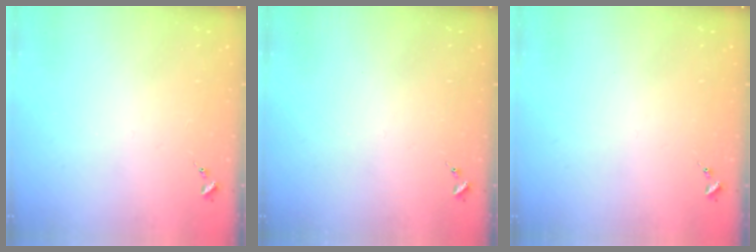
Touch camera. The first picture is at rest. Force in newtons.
{"total": 0.0}
{"total": 0.0}